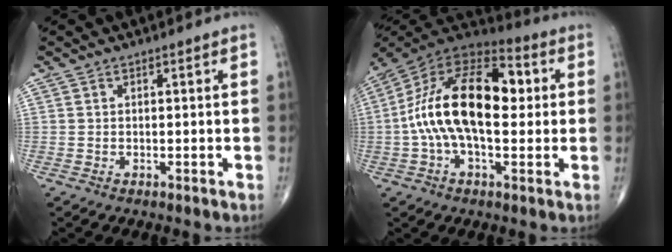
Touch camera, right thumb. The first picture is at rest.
{"total": 21.3, "force": [1.2, 11.0, 18.2], "torque": [-0.324, 0.039, 0.009]}